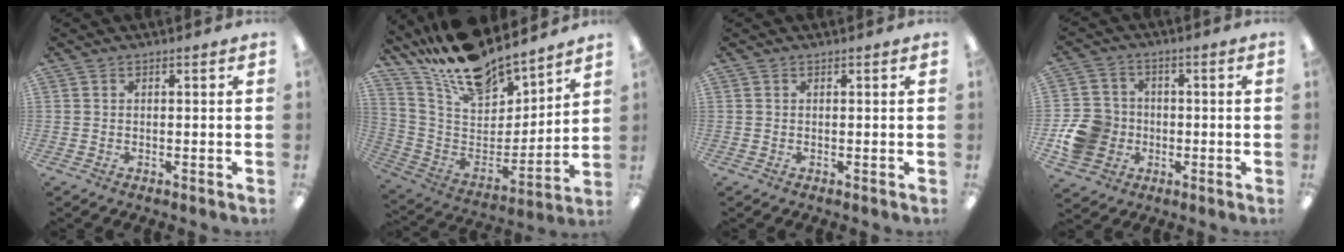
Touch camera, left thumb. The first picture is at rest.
{"total": 17.3, "force": [15.7, 5.5, 5.1], "torque": [-0.123, -0.127, 0.280]}
{"total": 0.0}
{"total": 10.3, "force": [-2.5, 9.4, 3.4], "torque": [-0.064, 0.024, -0.039]}